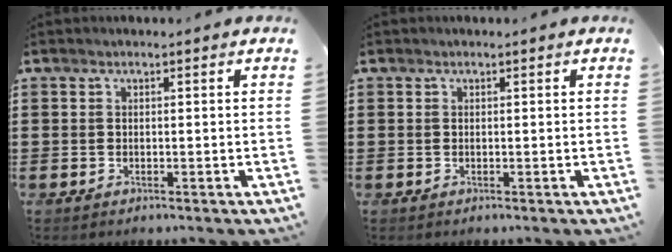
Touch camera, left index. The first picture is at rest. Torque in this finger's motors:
{"motor_torque": [0.00, 0.01, -0.02, -0.01]}